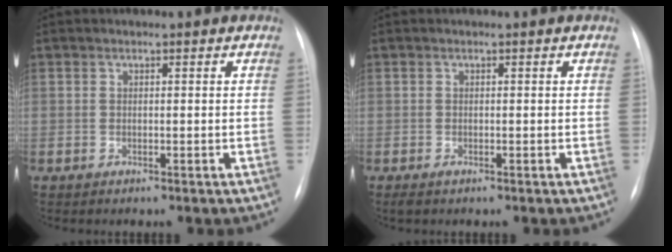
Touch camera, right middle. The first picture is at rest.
{"total": 0.7, "force": [-0.4, 0.2, 0.5], "torque": [-0.009, -0.002, -0.005]}